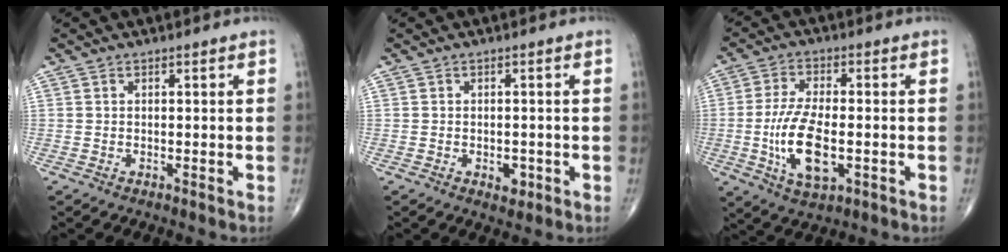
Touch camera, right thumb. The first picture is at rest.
{"total": 2.5, "force": [-0.9, 1.7, 1.7], "torque": [-0.009, 0.004, -0.006]}
{"total": 11.5, "force": [-2.2, 5.1, 10.1], "torque": [-0.196, 0.002, -0.036]}